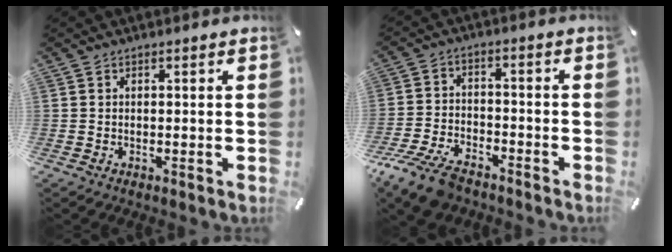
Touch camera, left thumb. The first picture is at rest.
{"total": 10.6, "force": [-8.1, 4.5, 5.2], "torque": [-0.107, 0.038, -0.155]}